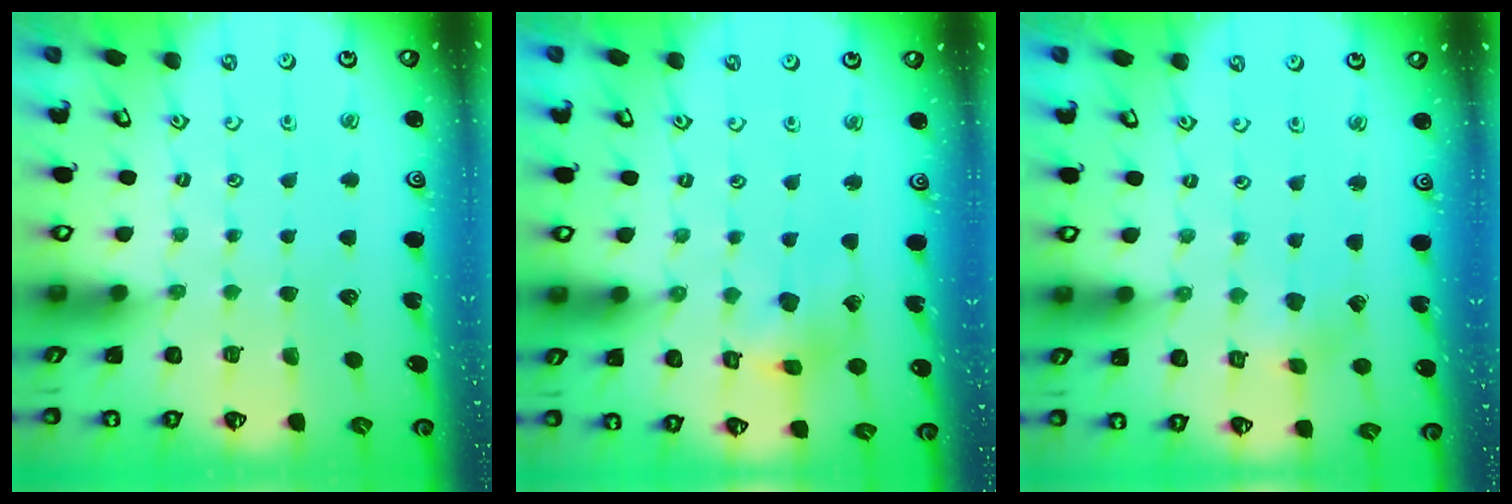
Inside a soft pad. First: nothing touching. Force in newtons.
{"total": 8.2, "press": 8.1, "slide": 1.1}
{"total": 1.9, "press": 1.9, "slide": 0.2}